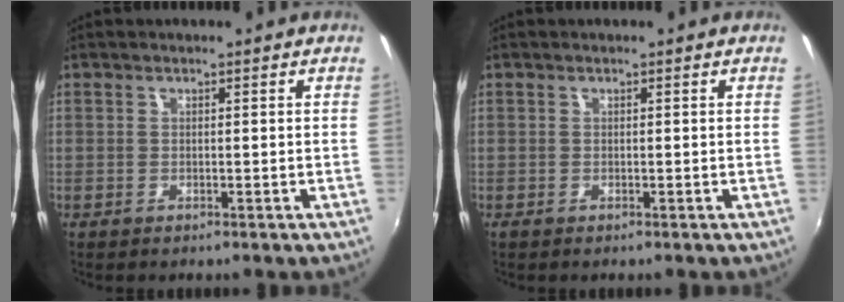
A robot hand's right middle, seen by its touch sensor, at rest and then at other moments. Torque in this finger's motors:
{"motor_torque": [0.13, -0.13, 0.09, 0.07]}